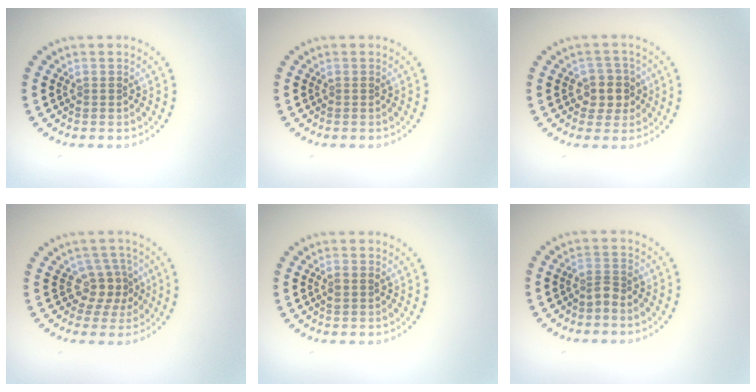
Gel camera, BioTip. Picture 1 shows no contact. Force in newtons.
{"total": 0.0}
{"total": 2.8, "press": 2.5, "slide": 1.3}
{"total": 3.0, "press": 2.2, "slide": 2.0}
{"total": 1.0, "press": 1.0, "slide": 0.1}
{"total": 1.4, "press": 1.2, "slide": 0.9}